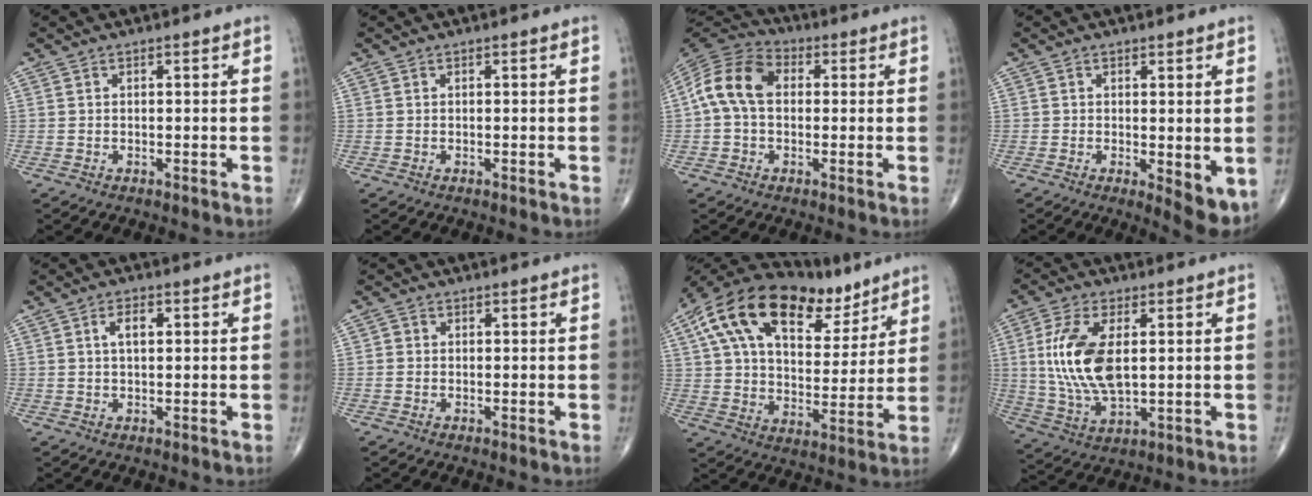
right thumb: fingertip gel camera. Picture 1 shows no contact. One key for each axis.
{"total": 0.0}
{"total": 11.1, "fx": 0.8, "fy": 7.8, "fz": 7.8, "tx": -0.149, "ty": 0.033, "tz": 0.004}
{"total": 5.9, "fx": -0.7, "fy": 2.2, "fz": 5.4, "tx": -0.069, "ty": -0.018, "tz": -0.007}
{"total": 3.2, "fx": 0.8, "fy": 1.6, "fz": 2.7, "tx": -0.044, "ty": 0.003, "tz": 0.012}
{"total": 1.0, "fx": 0.0, "fy": 0.9, "fz": 0.3, "tx": 0.000, "ty": 0.002, "tz": -0.003}
{"total": 24.9, "fx": 13.9, "fy": 12.6, "fz": 16.4, "tx": -0.265, "ty": -0.008, "tz": 0.240}
{"total": 14.2, "fx": 2.0, "fy": 7.0, "fz": 12.2, "tx": -0.253, "ty": -0.010, "tz": 0.044}